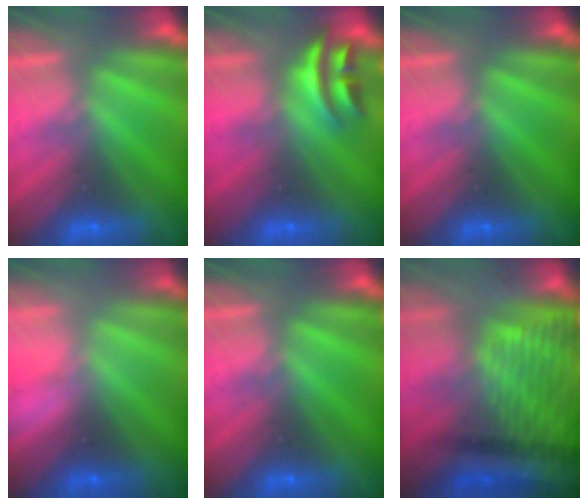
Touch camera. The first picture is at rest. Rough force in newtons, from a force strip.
{"total": 2.7}
{"total": 0.0}
{"total": 2.6}
{"total": 0.0}
{"total": 3.6}